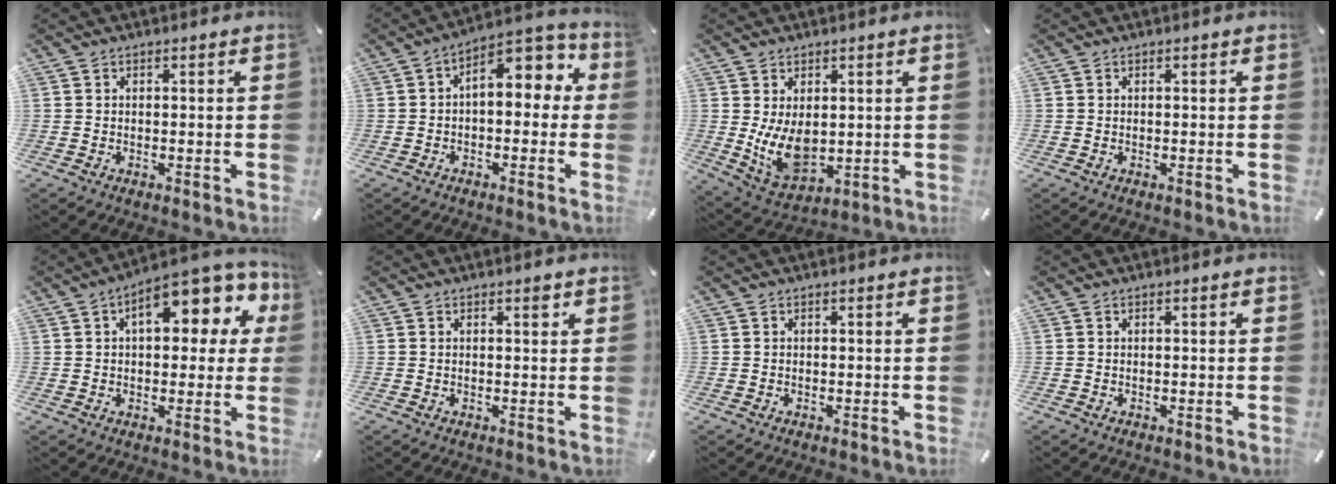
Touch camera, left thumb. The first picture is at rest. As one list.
[{"total": 9.1, "force": [2.6, 5.2, 7.0], "torque": [-0.090, -0.024, 0.039]}, {"total": 9.5, "force": [0.7, 6.6, 6.9], "torque": [-0.134, -0.016, 0.017]}, {"total": 0.0}, {"total": 13.9, "force": [5.3, 6.9, 10.8], "torque": [-0.142, -0.024, 0.085]}, {"total": 1.2, "force": [0.6, 0.4, 0.9], "torque": [-0.010, -0.001, 0.009]}, {"total": 0.0}, {"total": 0.0}]